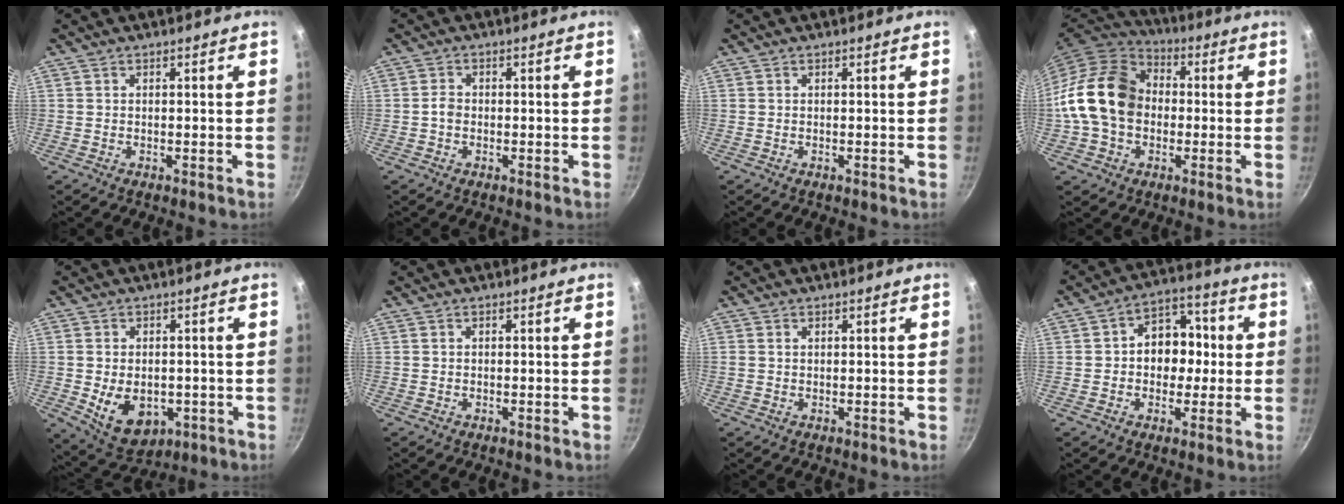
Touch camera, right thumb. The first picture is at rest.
{"total": 1.8, "force": [-0.5, 1.4, 1.1], "torque": [-0.019, 0.012, -0.010]}
{"total": 0.0}
{"total": 17.7, "force": [-0.4, 13.7, 11.3], "torque": [-0.183, 0.036, -0.018]}
{"total": 10.1, "force": [-1.9, 7.1, 7.0], "torque": [-0.090, -0.006, -0.008]}
{"total": 0.0}
{"total": 0.8, "force": [0.3, 0.6, 0.3], "torque": [-0.006, 0.004, 0.005]}
{"total": 10.7, "force": [0.1, 8.3, 6.7], "torque": [-0.039, 0.026, -0.012]}